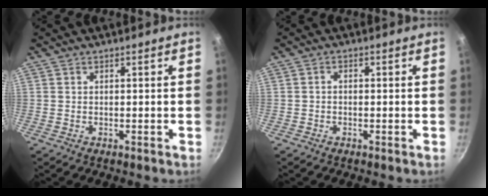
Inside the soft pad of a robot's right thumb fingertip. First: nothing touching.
{"total": 1.1, "force": [-0.5, 0.8, 0.7], "torque": [-0.013, 0.007, -0.010]}